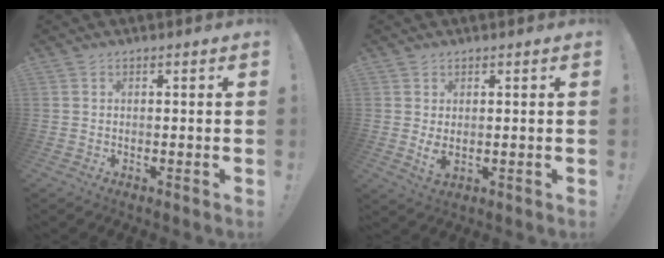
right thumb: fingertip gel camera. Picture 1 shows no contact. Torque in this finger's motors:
{"motor_torque": [-0.14, 0.22, 0.42, -0.07, -0.02]}